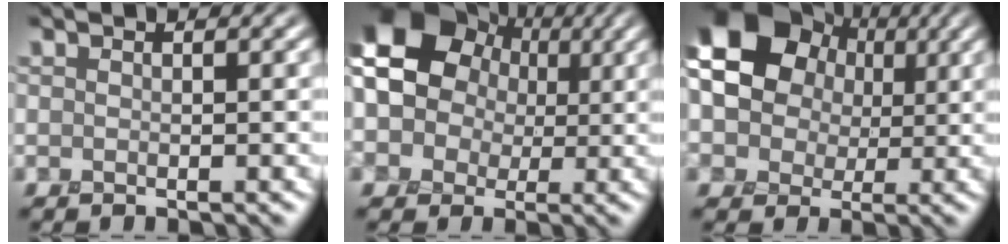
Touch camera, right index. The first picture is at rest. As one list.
[{"total": 13.3, "force": [2.8, 11.6, 5.8], "torque": [-0.142, 0.030, 0.019]}, {"total": 14.7, "force": [4.2, 12.4, 6.8], "torque": [-0.150, 0.026, 0.050]}]